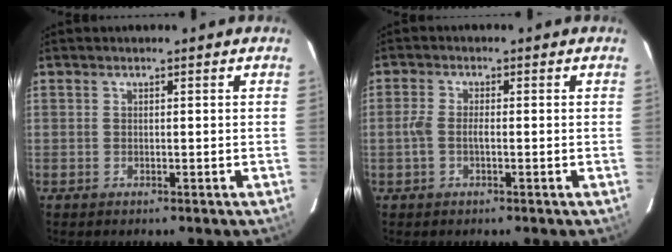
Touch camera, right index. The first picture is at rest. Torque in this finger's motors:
{"motor_torque": [0.38, -0.12, 0.34, 0.07]}